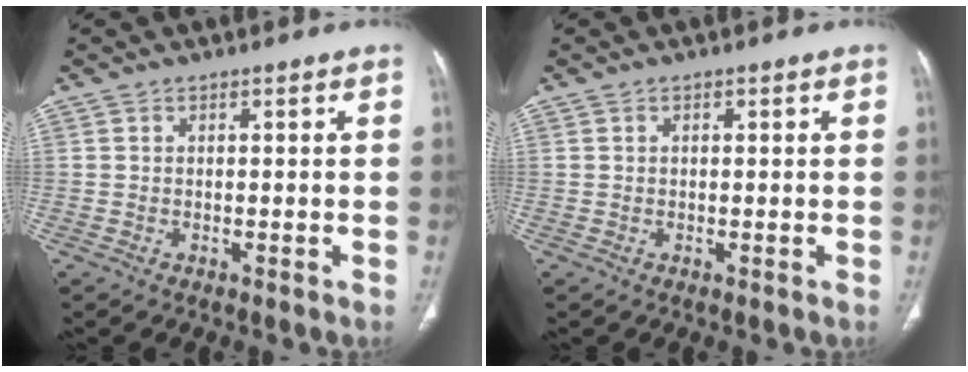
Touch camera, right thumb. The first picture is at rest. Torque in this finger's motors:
{"motor_torque": [-0.49, 0.21, -0.26, 0.07, 0.06]}